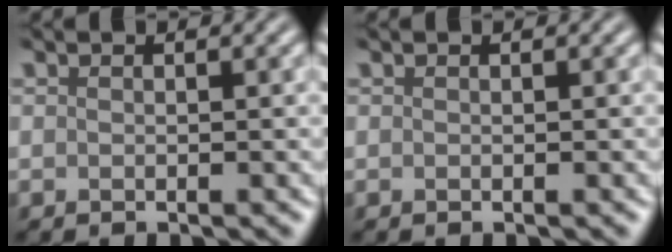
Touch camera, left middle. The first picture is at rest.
{"total": 0.0}